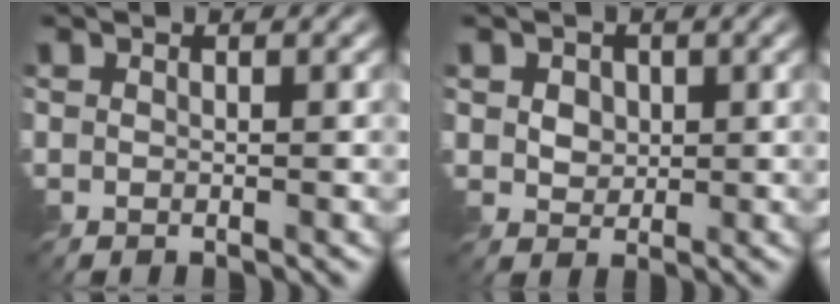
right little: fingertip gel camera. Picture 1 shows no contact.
{"total": 2.3, "force": [0.6, 1.8, 1.2], "torque": [-0.039, 0.001, 0.014]}